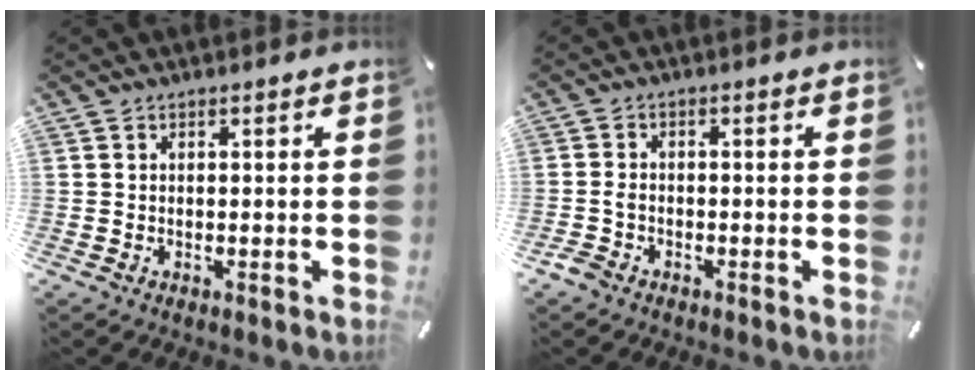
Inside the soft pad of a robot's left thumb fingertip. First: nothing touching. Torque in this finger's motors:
{"motor_torque": [-0.18, 0.47, 0.07, -0.02, 0.01]}